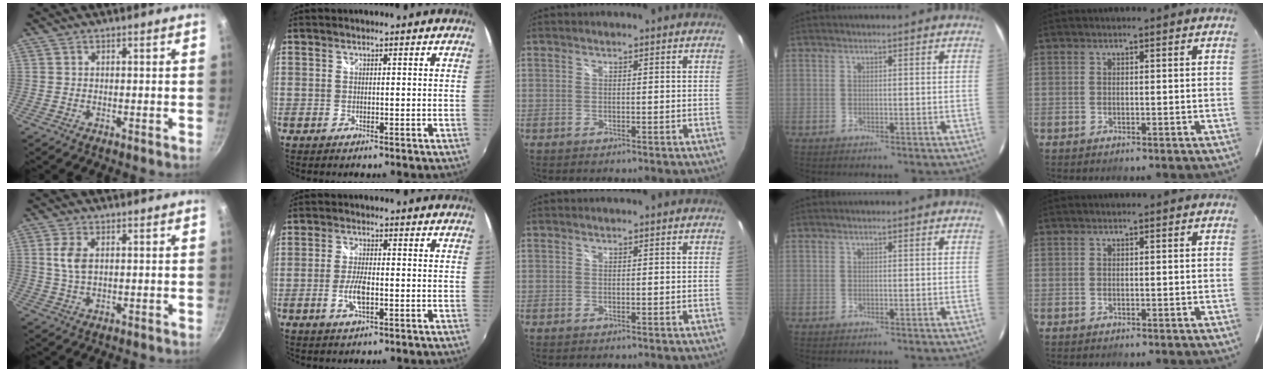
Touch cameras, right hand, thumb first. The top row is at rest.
{"thumb": {"total": 4.7, "force": [1.0, 2.5, 3.8], "torque": [-0.078, -0.001, 0.021]}, "index": {"total": 4.8, "force": [-1.5, 1.4, 4.4], "torque": [-0.093, -0.004, -0.029]}}